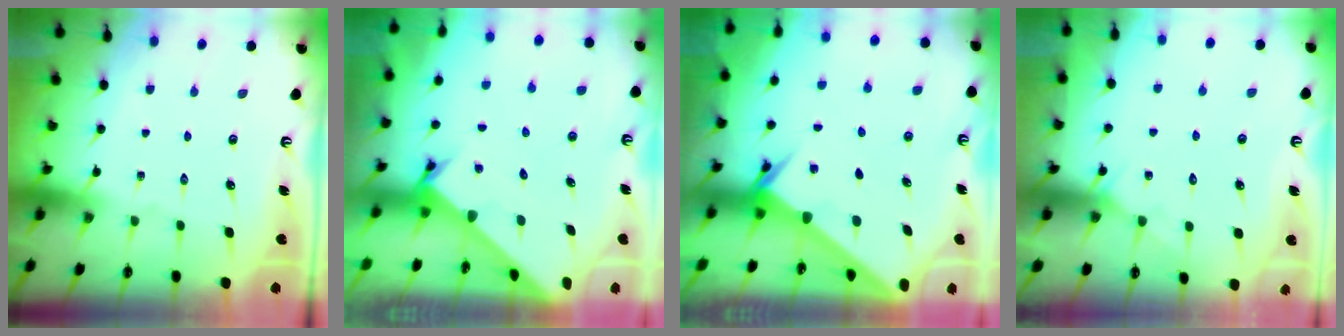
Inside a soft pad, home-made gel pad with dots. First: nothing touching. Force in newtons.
{"total": 2.2, "press": 2.2, "slide": 0.2}
{"total": 2.4, "press": 2.4, "slide": 0.3}
{"total": 4.3, "press": 4.3, "slide": 0.5}